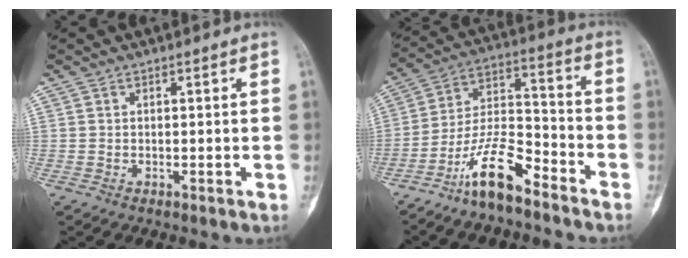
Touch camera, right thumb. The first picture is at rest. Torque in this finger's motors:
{"motor_torque": [0.20, 0.18, 1.03, -0.89, 0.02]}